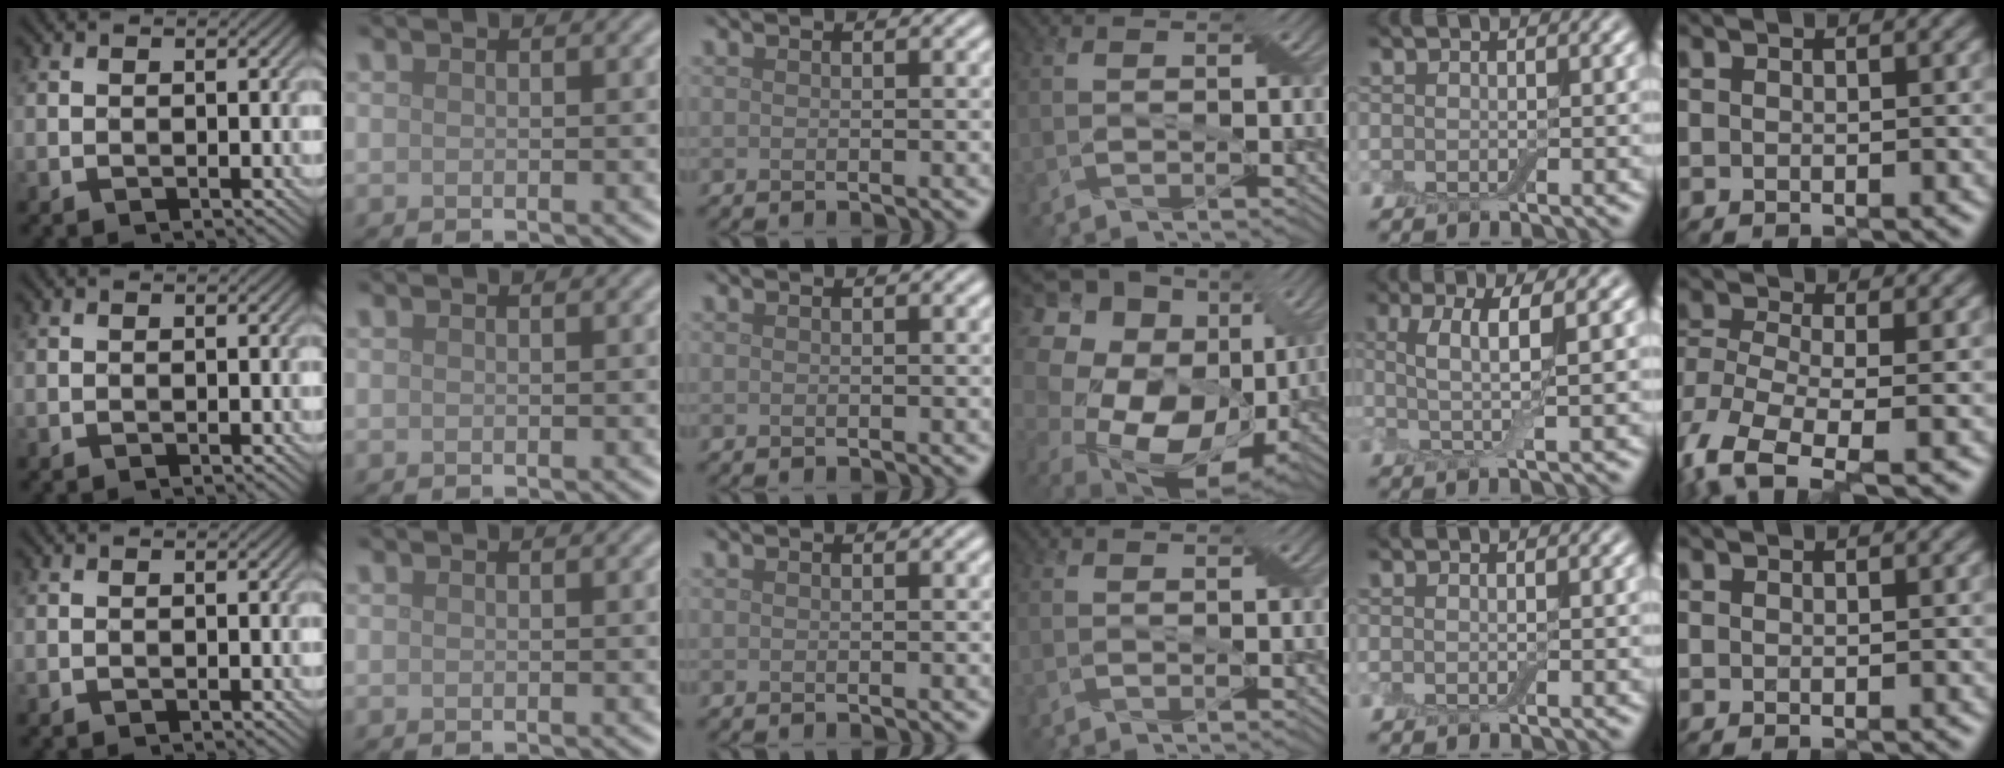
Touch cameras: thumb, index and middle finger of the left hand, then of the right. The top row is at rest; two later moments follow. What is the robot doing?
{"motion": "wipe", "object": "dish"}